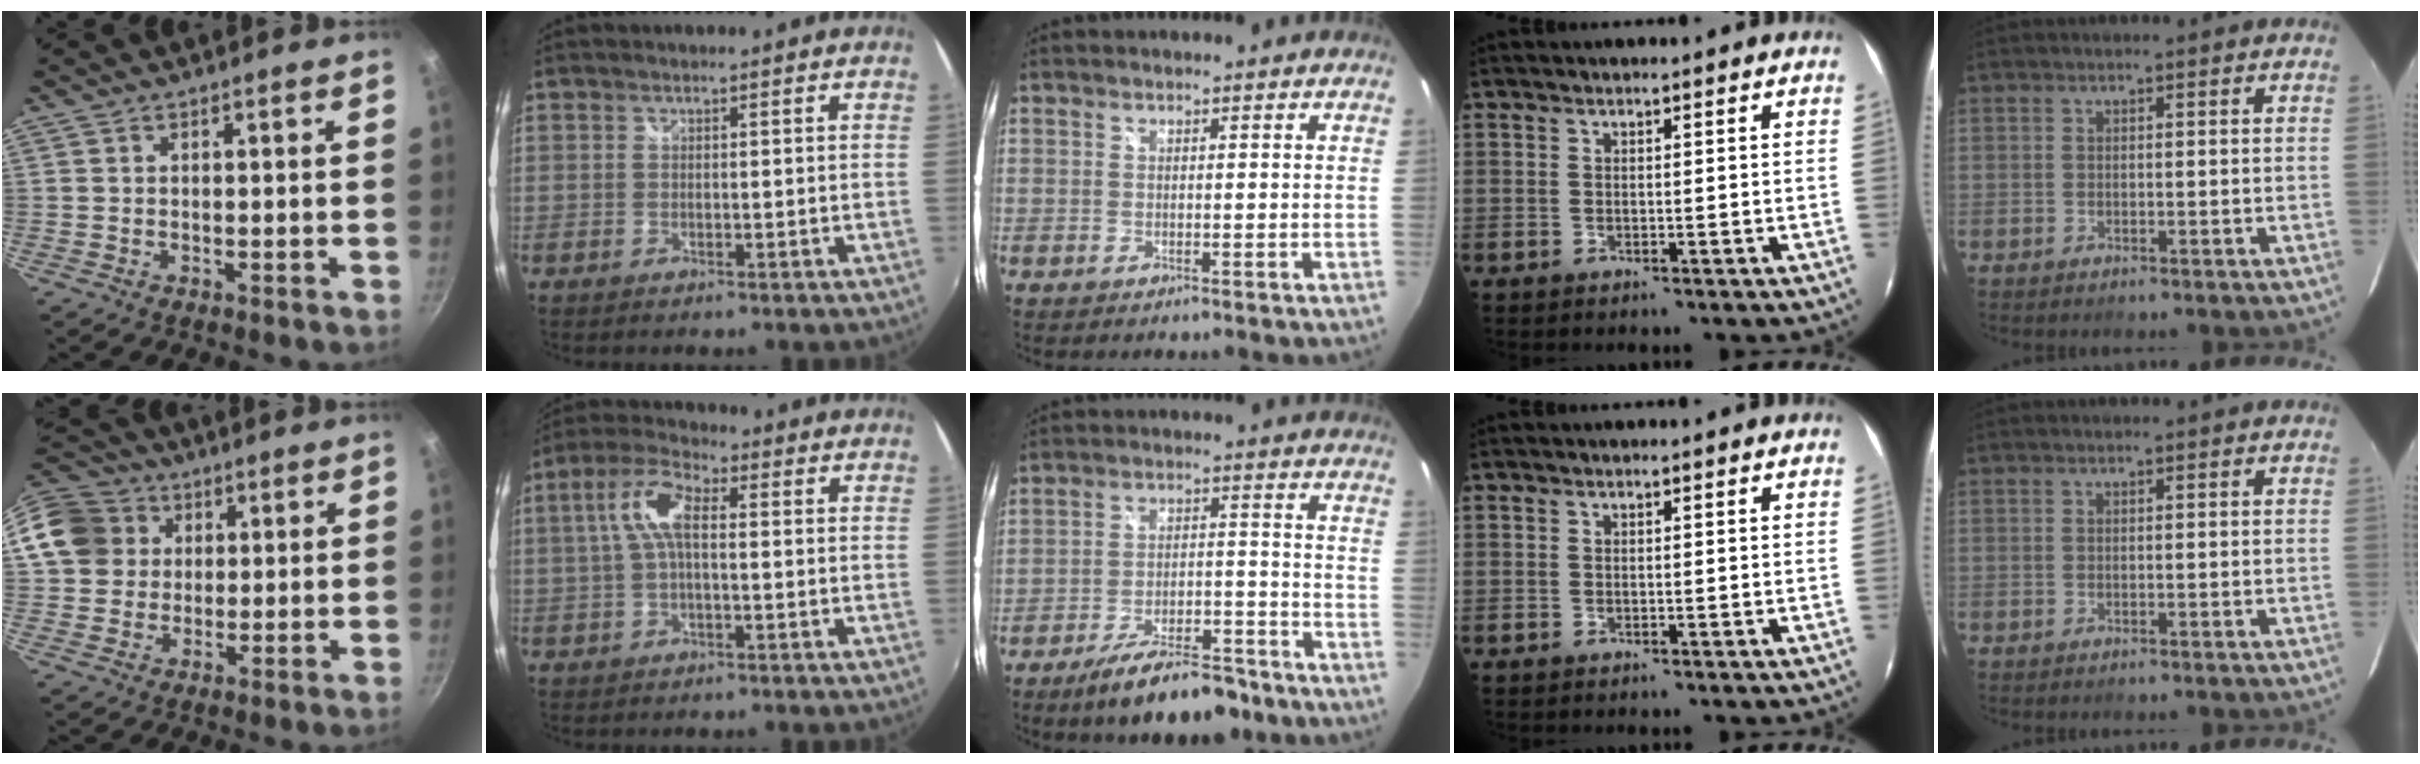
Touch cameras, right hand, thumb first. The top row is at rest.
{"thumb": {"total": 13.1, "force": [3.2, 11.6, 5.1], "torque": [-0.085, 0.025, 0.052]}, "index": {"total": 7.4, "force": [0.5, 2.9, 6.8], "torque": [-0.142, 0.021, 0.008]}, "middle": {"total": 13.7, "force": [-10.8, 4.1, 7.4], "torque": [-0.131, -0.002, -0.158]}}